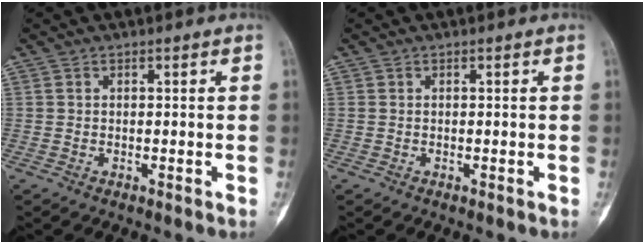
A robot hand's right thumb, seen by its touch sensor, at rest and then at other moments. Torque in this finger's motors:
{"motor_torque": [-0.04, -0.03, 0.04, -0.04, 0.00]}